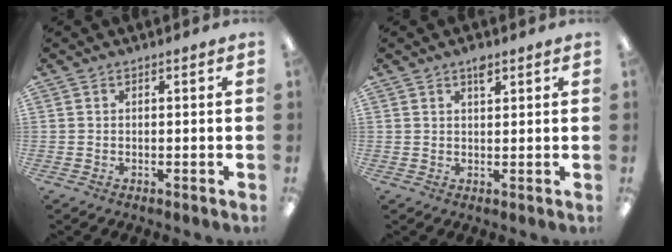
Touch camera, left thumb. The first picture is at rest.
{"total": 2.9, "force": [1.9, 1.2, 1.8], "torque": [-0.024, -0.005, 0.031]}